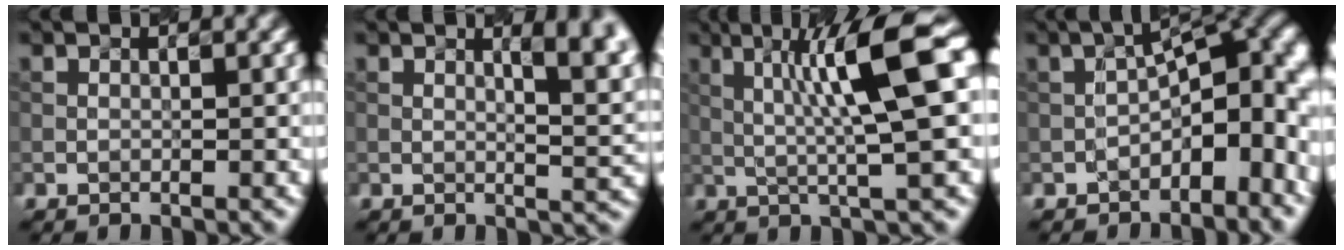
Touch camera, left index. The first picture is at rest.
{"total": 5.2, "force": [2.1, 1.7, 4.5], "torque": [-0.037, 0.006, 0.033]}
{"total": 8.6, "force": [1.4, 0.9, 8.4], "torque": [-0.134, 0.015, 0.032]}
{"total": 7.5, "force": [-1.8, 3.7, 6.2], "torque": [-0.076, 0.017, -0.030]}